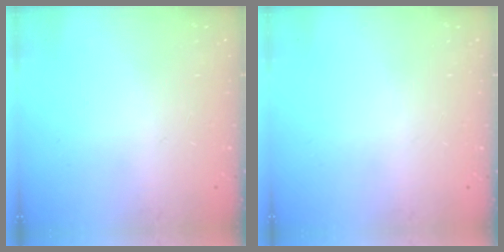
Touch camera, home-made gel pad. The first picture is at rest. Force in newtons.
{"total": 0.0}